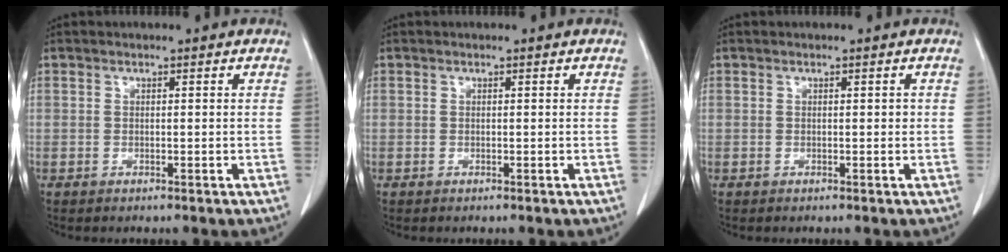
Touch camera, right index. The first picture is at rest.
{"total": 0.0}
{"total": 0.6, "force": [0.1, 0.3, 0.5], "torque": [-0.005, 0.003, 0.004]}